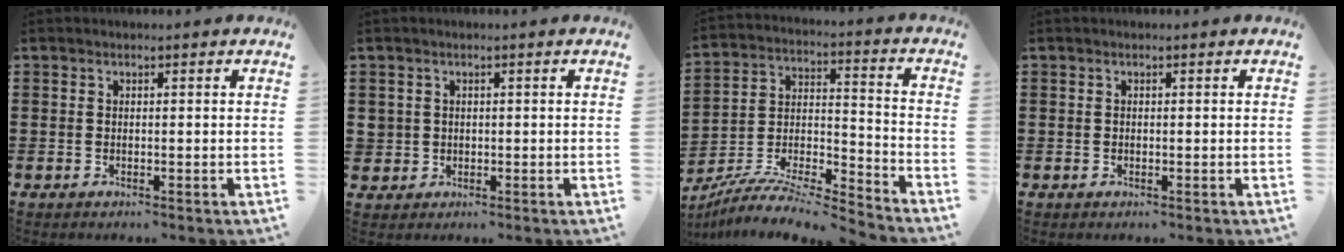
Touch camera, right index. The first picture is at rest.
{"total": 1.6, "force": [0.1, 1.5, 0.0], "torque": [-0.007, 0.008, 0.000]}
{"total": 7.5, "force": [-7.1, 0.7, 2.3], "torque": [-0.044, 0.000, -0.144]}
{"total": 0.0}